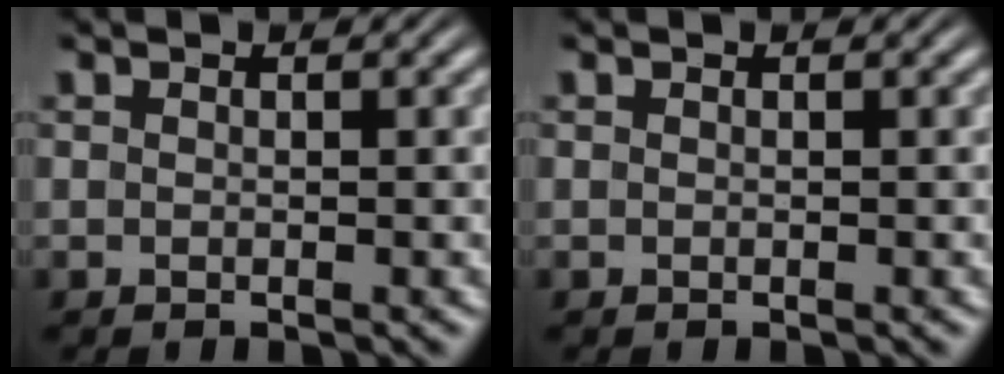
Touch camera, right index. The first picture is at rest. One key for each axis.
{"total": 0.0}